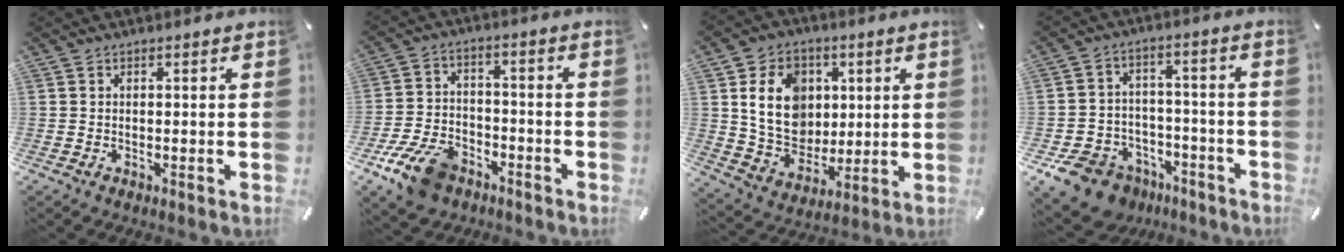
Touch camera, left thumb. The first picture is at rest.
{"total": 11.7, "force": [-7.0, 7.2, 6.0], "torque": [-0.111, 0.042, -0.129]}
{"total": 15.3, "force": [2.9, 12.8, 7.8], "torque": [-0.140, 0.011, 0.062]}
{"total": 11.1, "force": [-7.2, 7.8, 3.3], "torque": [-0.059, 0.060, -0.122]}